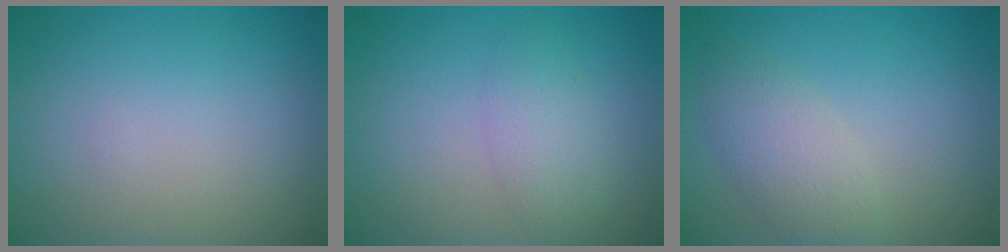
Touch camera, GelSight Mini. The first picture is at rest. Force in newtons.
{"total": 2.4, "press": 2.4, "slide": 0.1}
{"total": 3.2, "press": 3.2, "slide": 0.2}